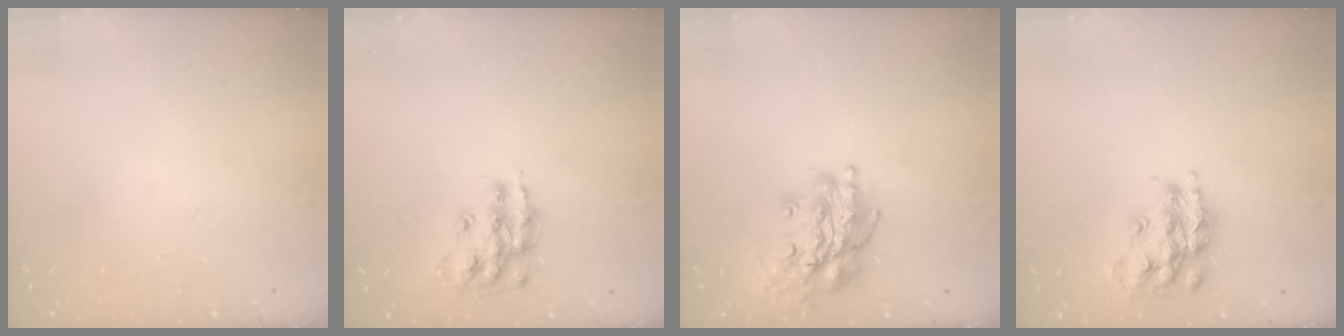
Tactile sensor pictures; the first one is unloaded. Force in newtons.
{"total": 13.7, "press": 13.7, "slide": 0.9}
{"total": 17.5, "press": 17.4, "slide": 1.8}
{"total": 15.9, "press": 15.8, "slide": 1.0}